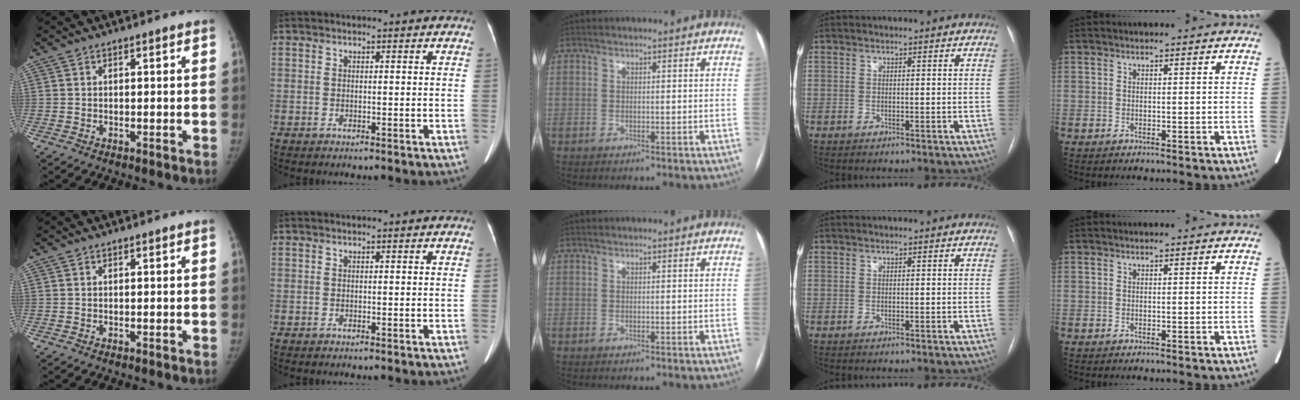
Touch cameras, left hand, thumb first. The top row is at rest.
{}